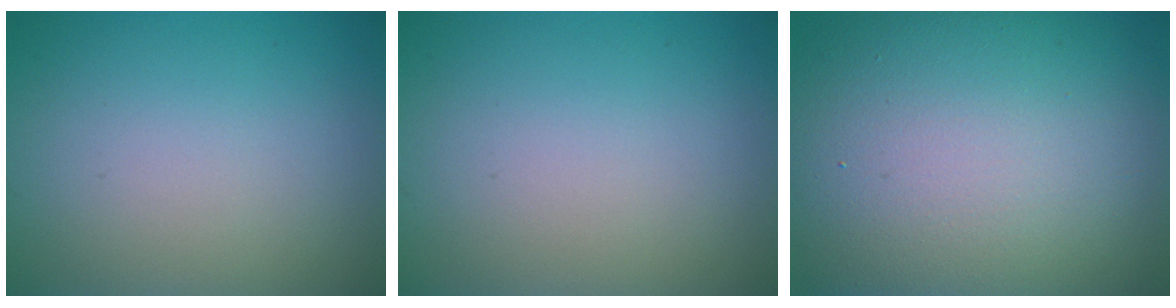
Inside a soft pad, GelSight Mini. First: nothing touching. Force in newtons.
{"total": 0.0}
{"total": 17.0, "press": 16.9, "slide": 1.2}